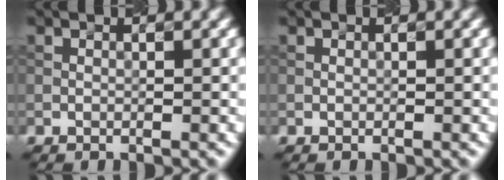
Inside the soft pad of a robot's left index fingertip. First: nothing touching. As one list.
[{"total": 0.0}]